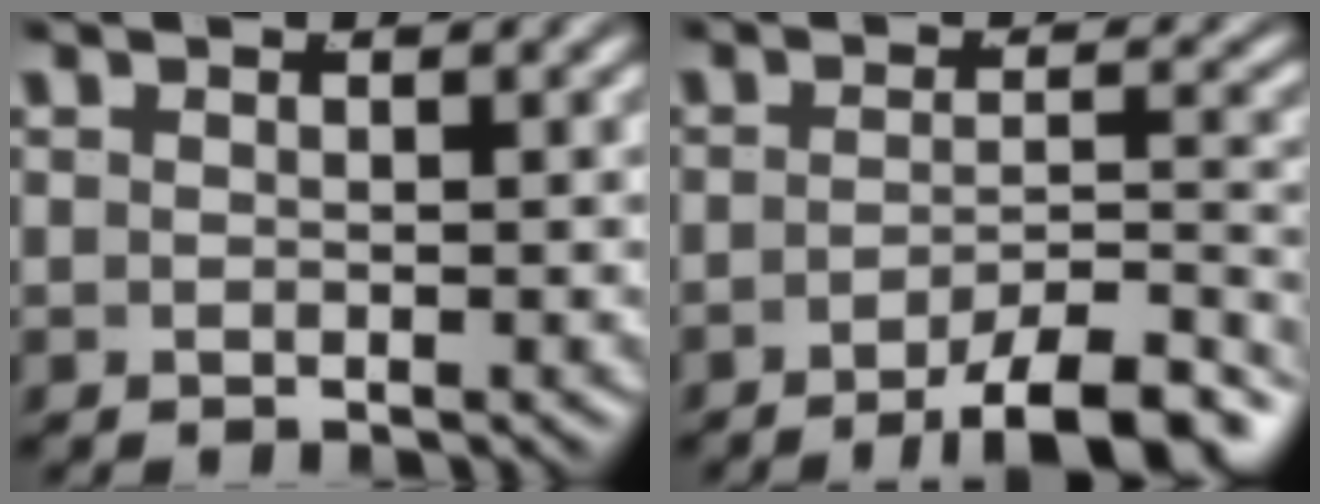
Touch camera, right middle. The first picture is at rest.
{"total": 7.6, "force": [-6.1, 1.2, 4.3], "torque": [-0.048, -0.016, -0.089]}